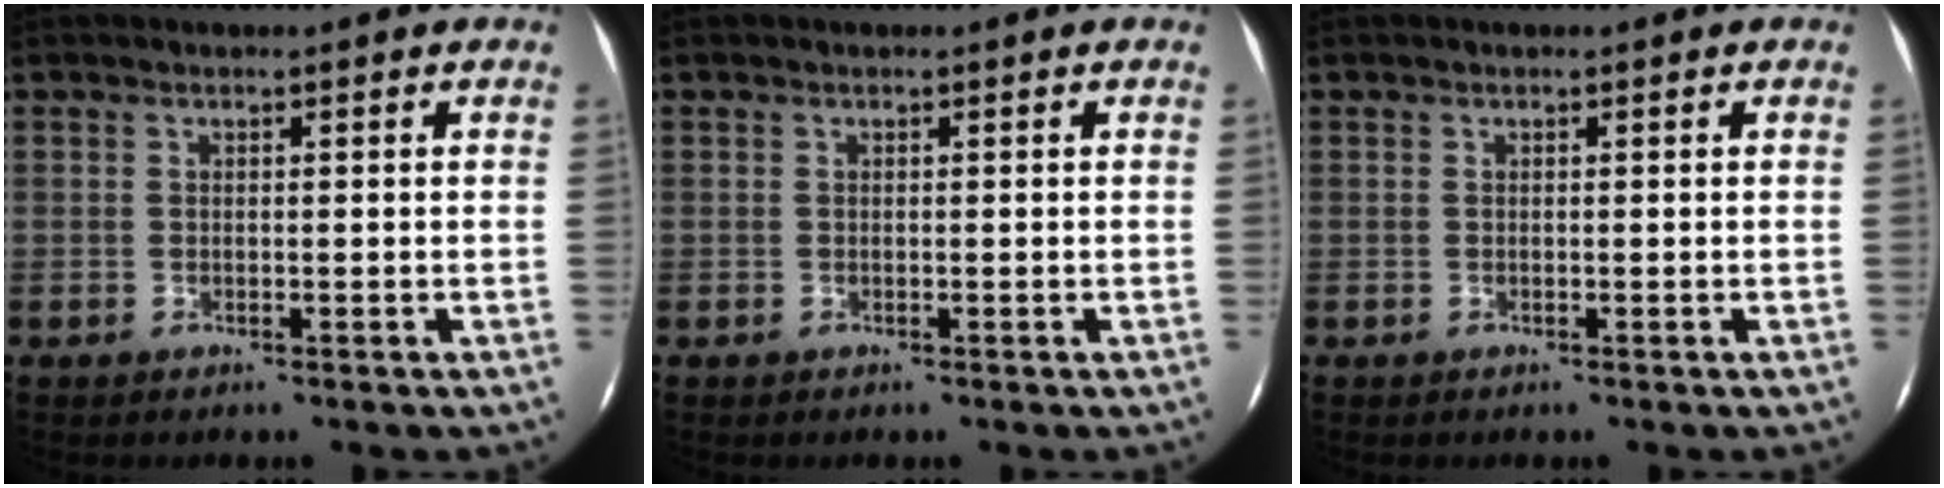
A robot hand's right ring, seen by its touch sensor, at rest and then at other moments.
{"total": 0.0}
{"total": 0.0}